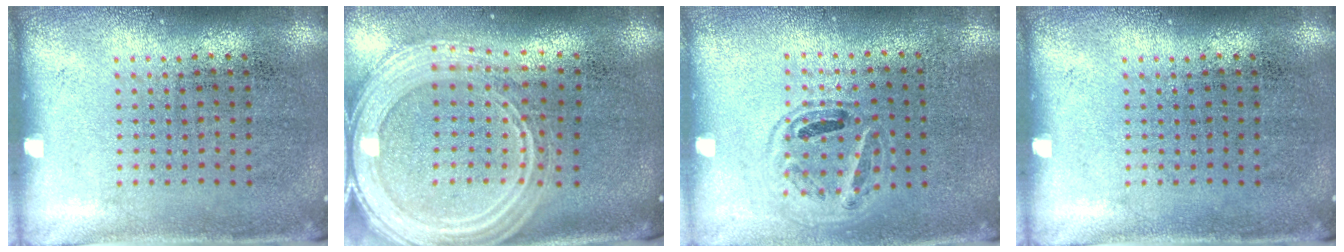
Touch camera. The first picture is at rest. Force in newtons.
{"total": 3.1, "press": 2.6, "slide": 1.8}
{"total": 0.9, "press": 0.9, "slide": 0.4}
{"total": 0.0}